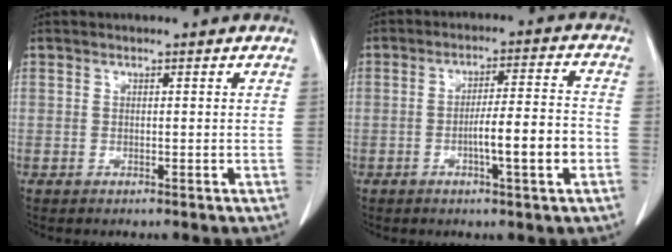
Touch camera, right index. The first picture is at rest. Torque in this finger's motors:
{"motor_torque": [0.91, -0.42, 0.54, 0.07]}